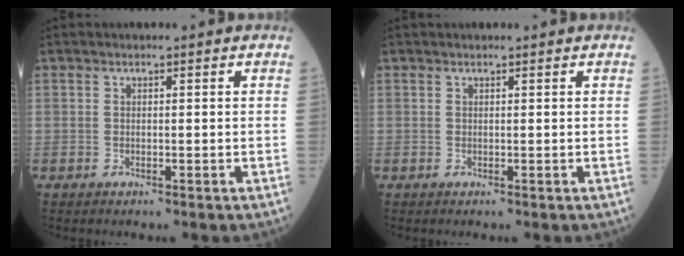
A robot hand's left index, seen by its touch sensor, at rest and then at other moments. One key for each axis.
{"total": 1.0, "fx": 0.9, "fy": 0.1, "fz": 0.4, "tx": -0.004, "ty": 0.020, "tz": 0.015}